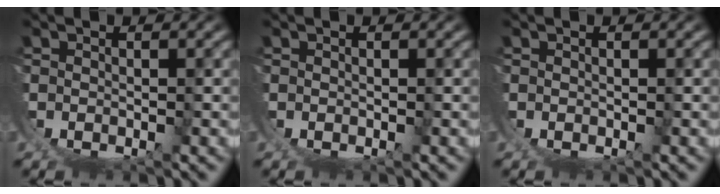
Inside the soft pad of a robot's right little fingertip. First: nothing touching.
{"total": 0.0}
{"total": 0.0}